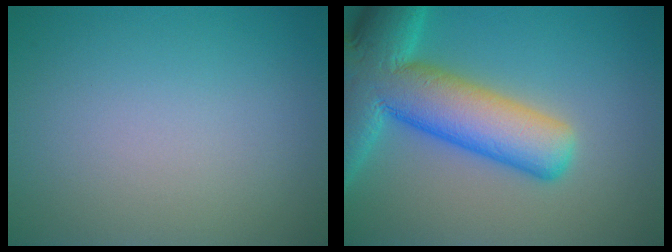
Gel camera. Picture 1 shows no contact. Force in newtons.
{"total": 11.9, "press": 11.9, "slide": 0.7}